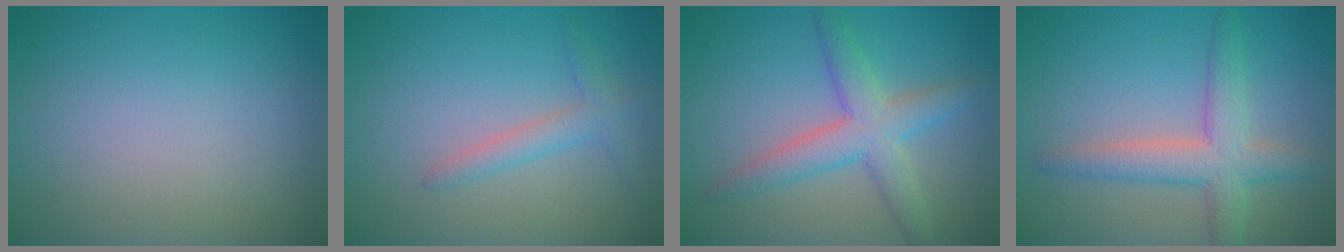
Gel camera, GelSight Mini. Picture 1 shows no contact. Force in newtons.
{"total": 2.0, "press": 2.0, "slide": 0.1}
{"total": 4.6, "press": 4.6, "slide": 0.1}
{"total": 4.5, "press": 4.5, "slide": 0.2}